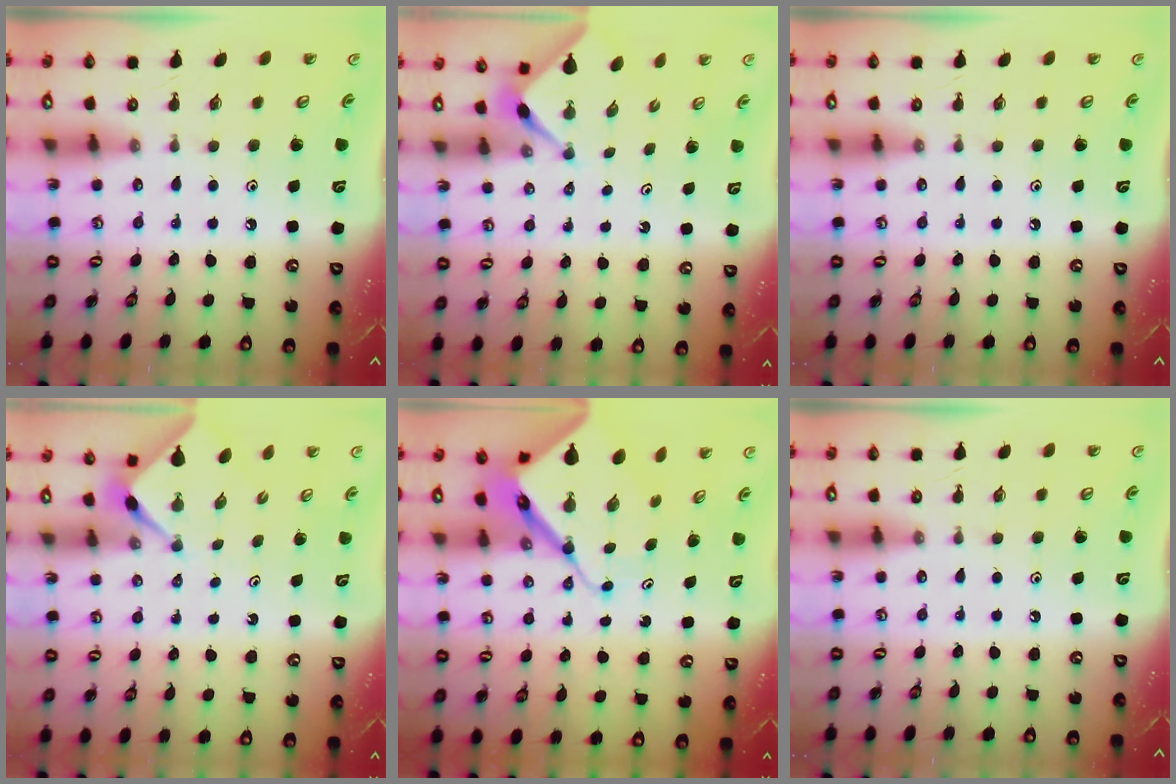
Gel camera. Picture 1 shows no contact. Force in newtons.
{"total": 2.4, "press": 2.3, "slide": 0.3}
{"total": 0.0}
{"total": 2.4, "press": 2.4, "slide": 0.1}
{"total": 12.2, "press": 12.2, "slide": 1.1}
{"total": 0.0}